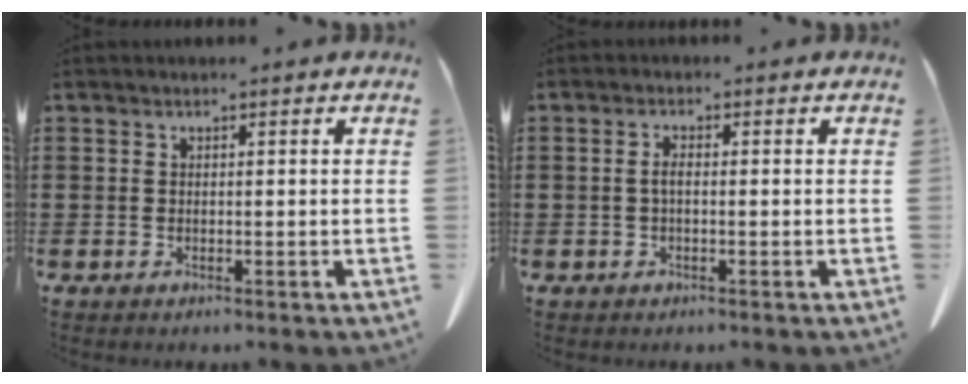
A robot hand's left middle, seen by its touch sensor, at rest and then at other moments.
{"total": 1.7, "force": [-0.2, 0.5, 1.6], "torque": [-0.038, -0.002, -0.006]}